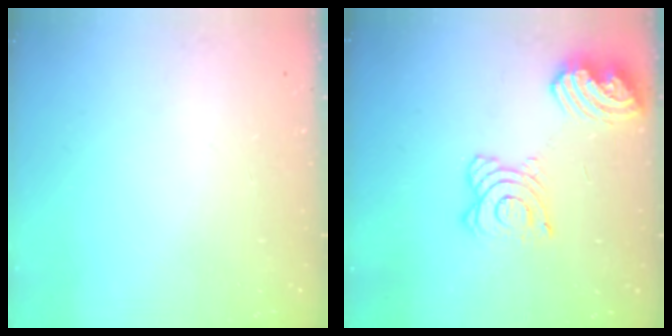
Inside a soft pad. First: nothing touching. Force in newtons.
{"total": 14.6, "press": 14.6, "slide": 1.5}